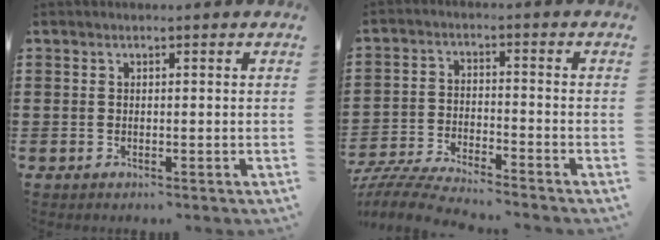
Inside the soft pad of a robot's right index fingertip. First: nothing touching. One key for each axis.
{"total": 5.8, "fx": -5.6, "fy": 0.0, "fz": 1.2, "tx": -0.038, "ty": -0.006, "tz": -0.114}